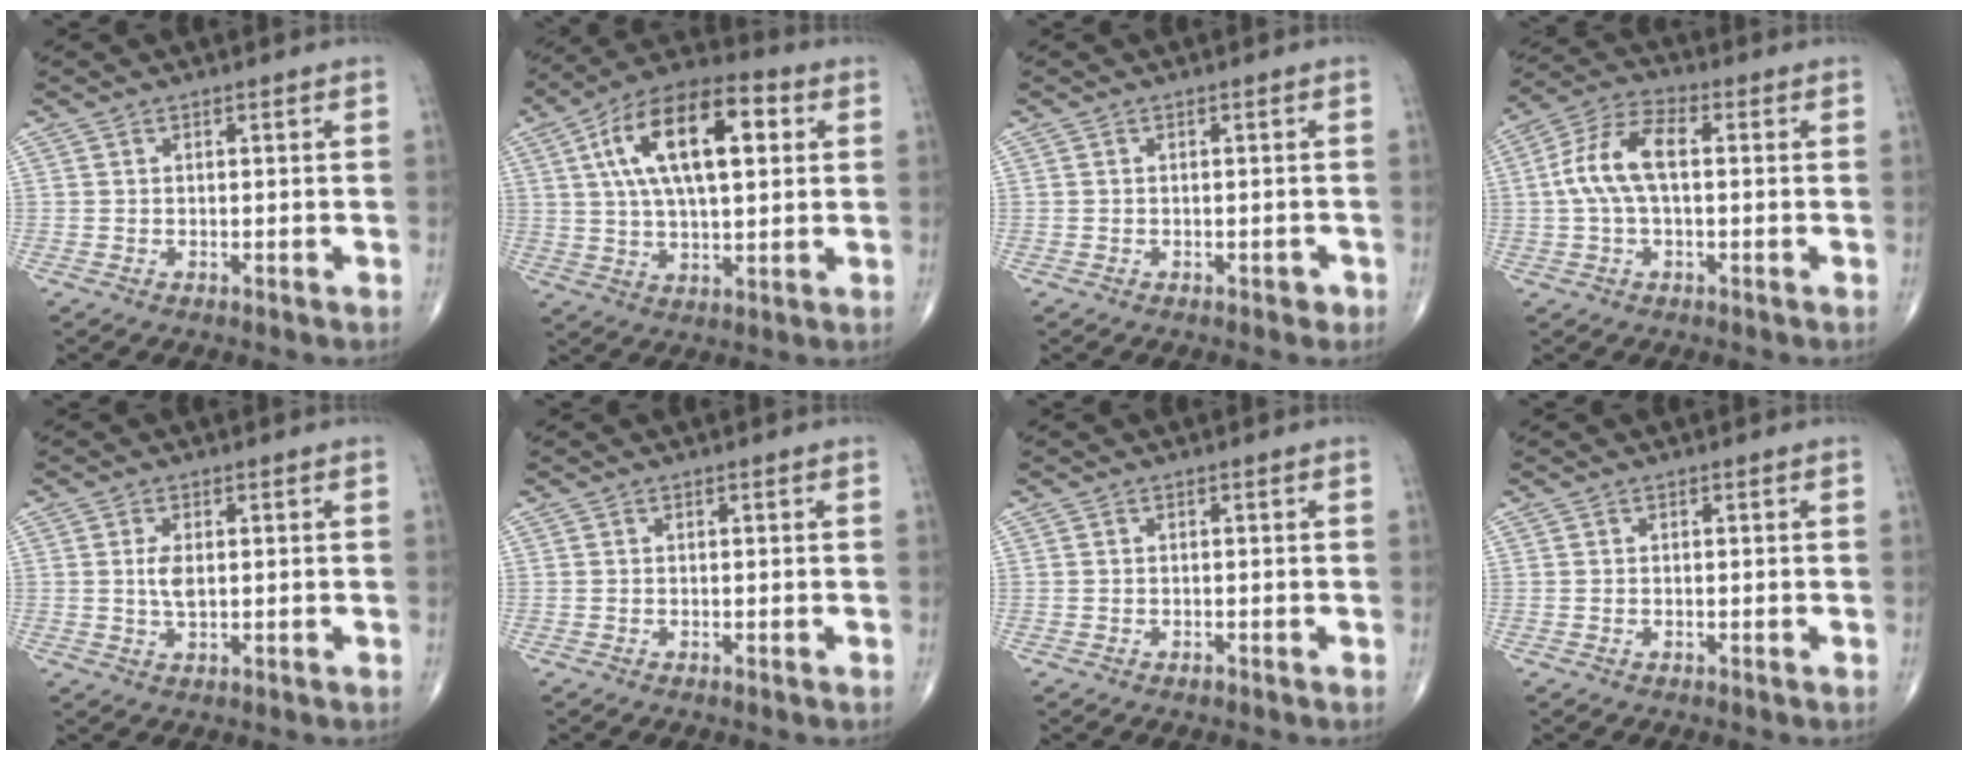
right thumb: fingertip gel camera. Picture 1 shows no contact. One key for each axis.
{"total": 19.1, "fx": 5.0, "fy": 8.7, "fz": 16.3, "tx": -0.267, "ty": 0.016, "tz": 0.076}
{"total": 1.2, "fx": -0.6, "fy": 0.8, "fz": 0.7, "tx": -0.007, "ty": 0.003, "tz": -0.008}
{"total": 10.3, "fx": 0.7, "fy": 5.1, "fz": 8.9, "tx": -0.190, "ty": 0.032, "tz": 0.008}
{"total": 3.2, "fx": 0.3, "fy": 1.5, "fz": 2.8, "tx": -0.056, "ty": -0.004, "tz": 0.007}
{"total": 0.0}
{"total": 0.5, "fx": -0.4, "fy": 0.3, "fz": 0.2, "tx": -0.004, "ty": 0.000, "tz": -0.008}
{"total": 0.0}